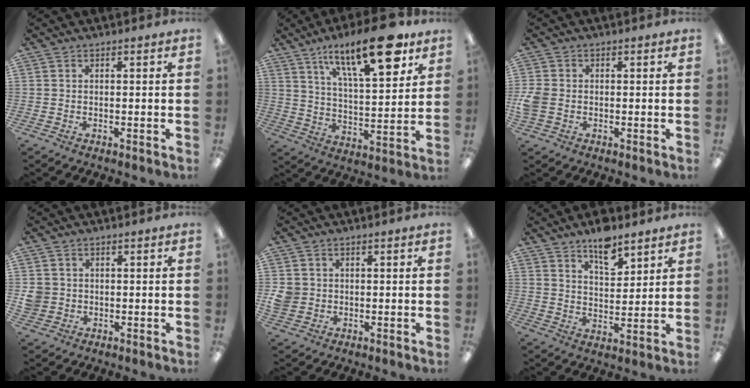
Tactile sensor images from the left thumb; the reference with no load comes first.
{"total": 21.4, "force": [12.9, 7.3, 15.4], "torque": [-0.232, -0.060, 0.204]}
{"total": 4.4, "force": [-0.7, 3.5, 2.6], "torque": [-0.056, 0.005, -0.011]}
{"total": 3.8, "force": [0.2, 3.7, 0.7], "torque": [-0.010, 0.006, 0.004]}
{"total": 3.9, "force": [0.1, 3.7, 0.9], "torque": [-0.014, 0.006, 0.003]}
{"total": 9.0, "force": [6.8, 3.9, 4.4], "torque": [-0.058, -0.040, 0.117]}